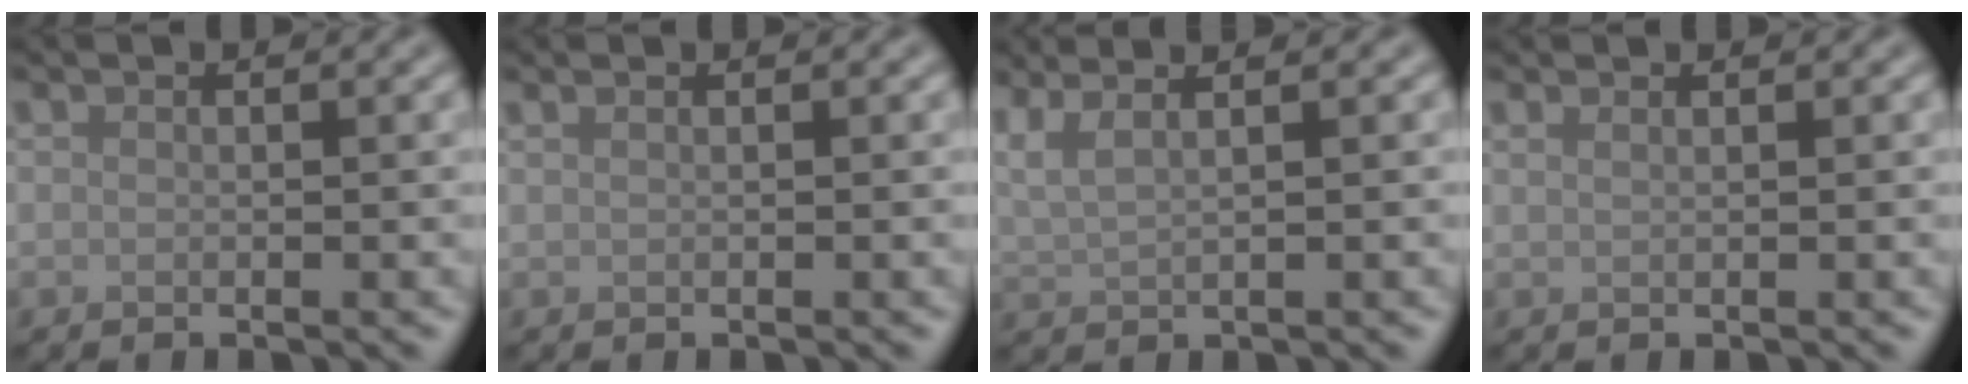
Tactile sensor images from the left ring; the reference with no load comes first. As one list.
[{"total": 1.3, "force": [0.7, 0.7, 0.8], "torque": [-0.006, -0.002, 0.001]}, {"total": 4.0, "force": [2.6, 1.4, 2.7], "torque": [-0.044, 0.028, 0.025]}, {"total": 1.4, "force": [1.0, 0.6, 0.7], "torque": [-0.002, -0.002, 0.003]}]